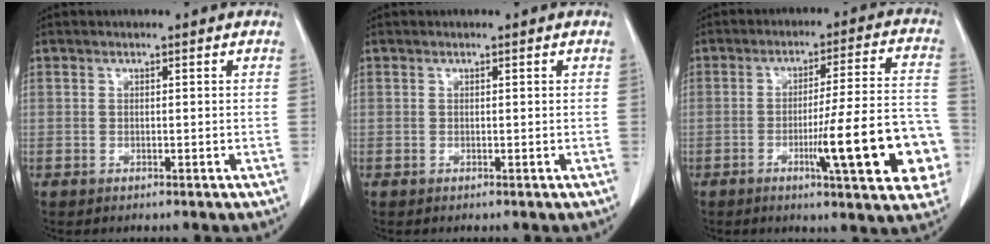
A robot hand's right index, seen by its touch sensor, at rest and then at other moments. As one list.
[{"total": 0.0}, {"total": 16.7, "force": [-5.1, 1.7, 15.8], "torque": [-0.172, 0.015, -0.063]}]